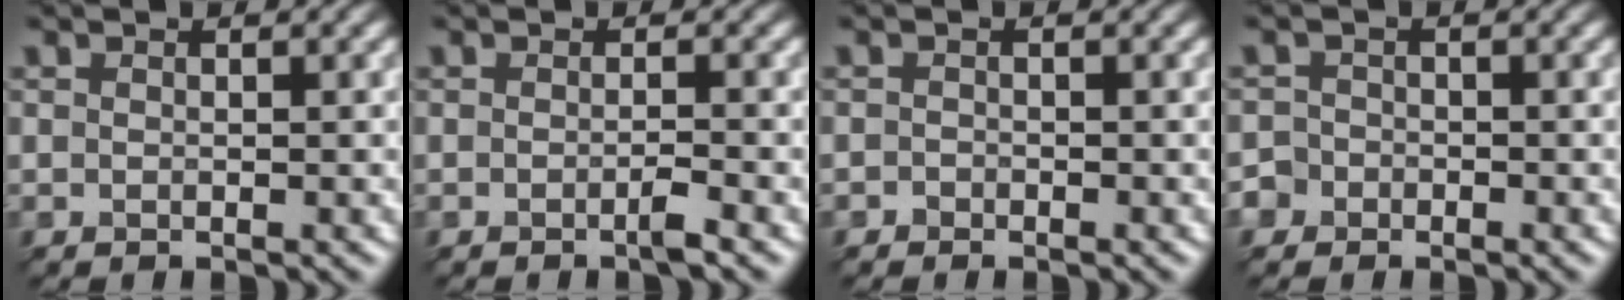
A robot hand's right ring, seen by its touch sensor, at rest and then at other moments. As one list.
[{"total": 1.3, "force": [-1.1, -0.6, 0.4], "torque": [-0.016, 0.001, -0.010]}, {"total": 1.5, "force": [-0.9, -0.7, -0.9], "torque": [-0.003, 0.003, -0.002]}, {"total": 2.0, "force": [-1.8, 0.3, -1.0], "torque": [-0.001, 0.004, -0.018]}]